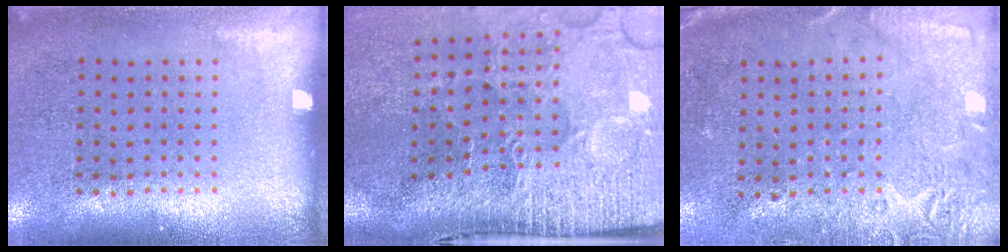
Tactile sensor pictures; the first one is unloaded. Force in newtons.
{"total": 5.0, "press": 4.1, "slide": 2.8}
{"total": 2.7, "press": 2.2, "slide": 1.5}